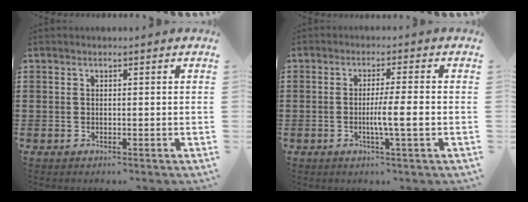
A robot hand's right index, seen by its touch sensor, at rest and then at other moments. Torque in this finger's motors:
{"motor_torque": [1.35, -0.19, 0.17, 0.14]}